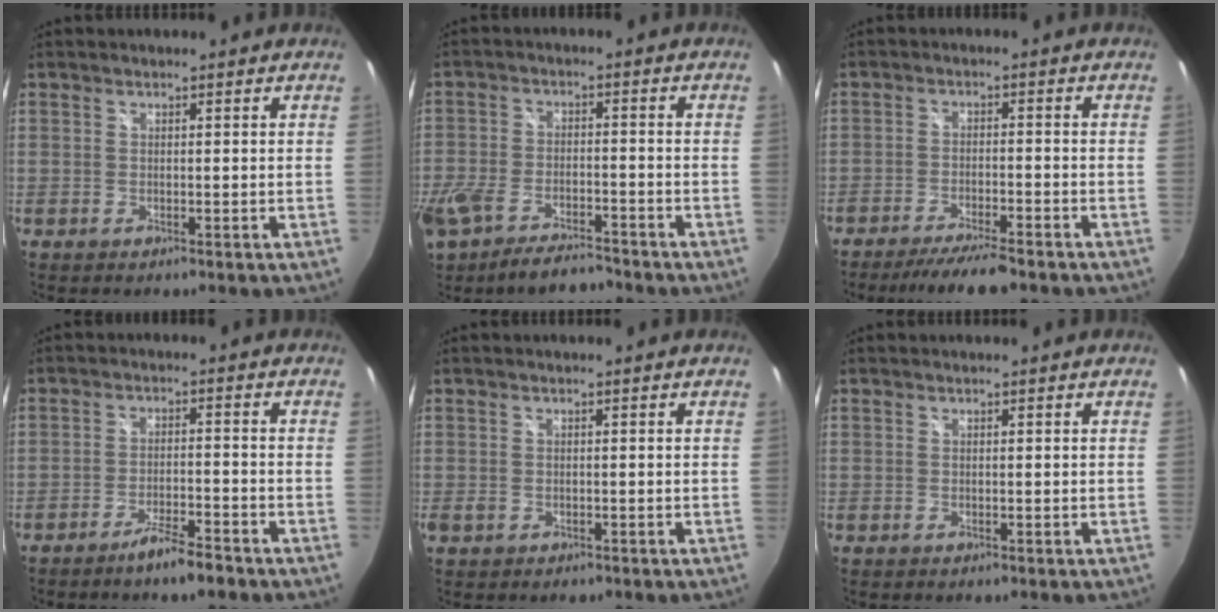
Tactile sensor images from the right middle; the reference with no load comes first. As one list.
[{"total": 12.3, "force": [-9.1, 5.2, 6.5], "torque": [-0.163, -0.031, -0.159]}, {"total": 9.0, "force": [-7.7, 1.2, 4.5], "torque": [-0.099, -0.014, -0.124]}, {"total": 5.3, "force": [-4.3, 0.5, 2.9], "torque": [-0.070, -0.002, -0.073]}, {"total": 1.8, "force": [-0.8, 1.4, 0.9], "torque": [-0.017, -0.005, -0.014]}, {"total": 0.0}]